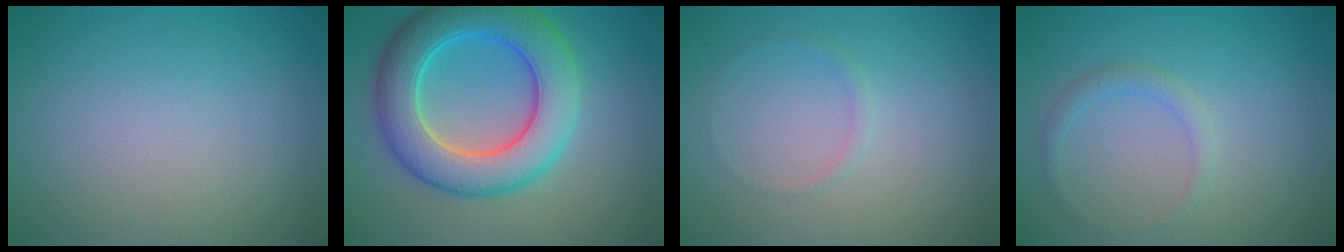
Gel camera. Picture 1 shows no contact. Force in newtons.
{"total": 8.6, "press": 8.6, "slide": 0.2}
{"total": 0.7, "press": 0.7, "slide": 0.1}
{"total": 1.2, "press": 1.2, "slide": 0.2}